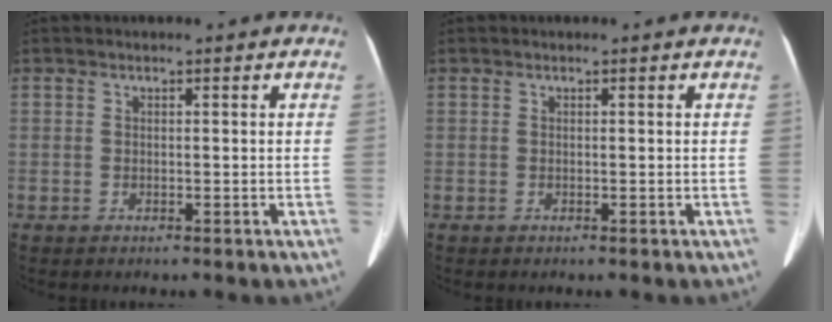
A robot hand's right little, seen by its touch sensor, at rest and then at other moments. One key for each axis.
{"total": 0.0}